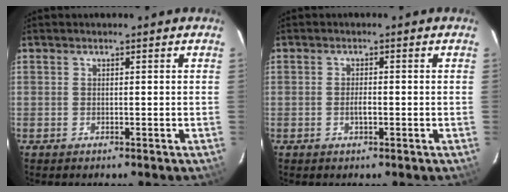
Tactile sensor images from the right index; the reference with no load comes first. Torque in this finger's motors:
{"motor_torque": [0.53, -0.15, 0.12, 0.04]}